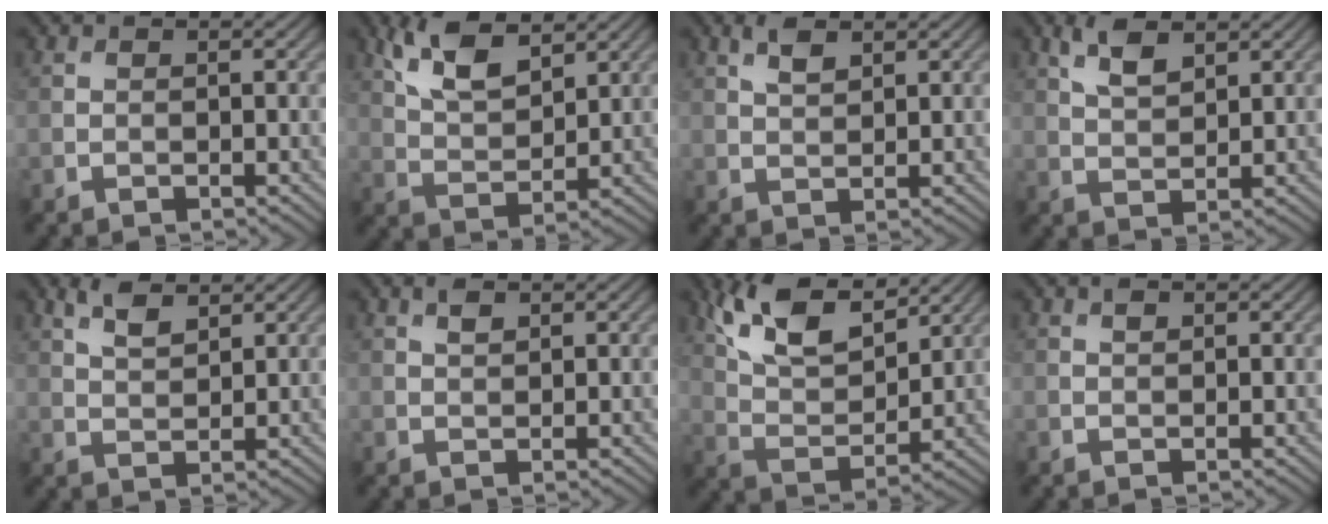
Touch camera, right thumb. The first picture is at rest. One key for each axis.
{"total": 7.7, "fx": 4.6, "fy": 3.2, "fz": 5.2, "tx": -0.118, "ty": 0.002, "tz": 0.095}
{"total": 2.6, "fx": 1.6, "fy": 1.1, "fz": 1.7, "tx": -0.038, "ty": 0.002, "tz": 0.033}
{"total": 4.2, "fx": 2.6, "fy": 1.7, "fz": 2.8, "tx": -0.067, "ty": 0.001, "tz": 0.054}
{"total": 3.6, "fx": 2.5, "fy": 1.3, "fz": 2.3, "tx": -0.054, "ty": 0.001, "tz": 0.052}
{"total": 1.4, "fx": 0.9, "fy": 0.6, "fz": 0.9, "tx": -0.018, "ty": 0.001, "tz": 0.018}
{"total": 11.4, "fx": 7.7, "fy": 4.3, "fz": 7.2, "tx": -0.156, "ty": 0.003, "tz": 0.143}
{"total": 0.7, "fx": 0.5, "fy": 0.3, "fz": 0.4, "tx": -0.008, "ty": -0.001, "tz": 0.009}